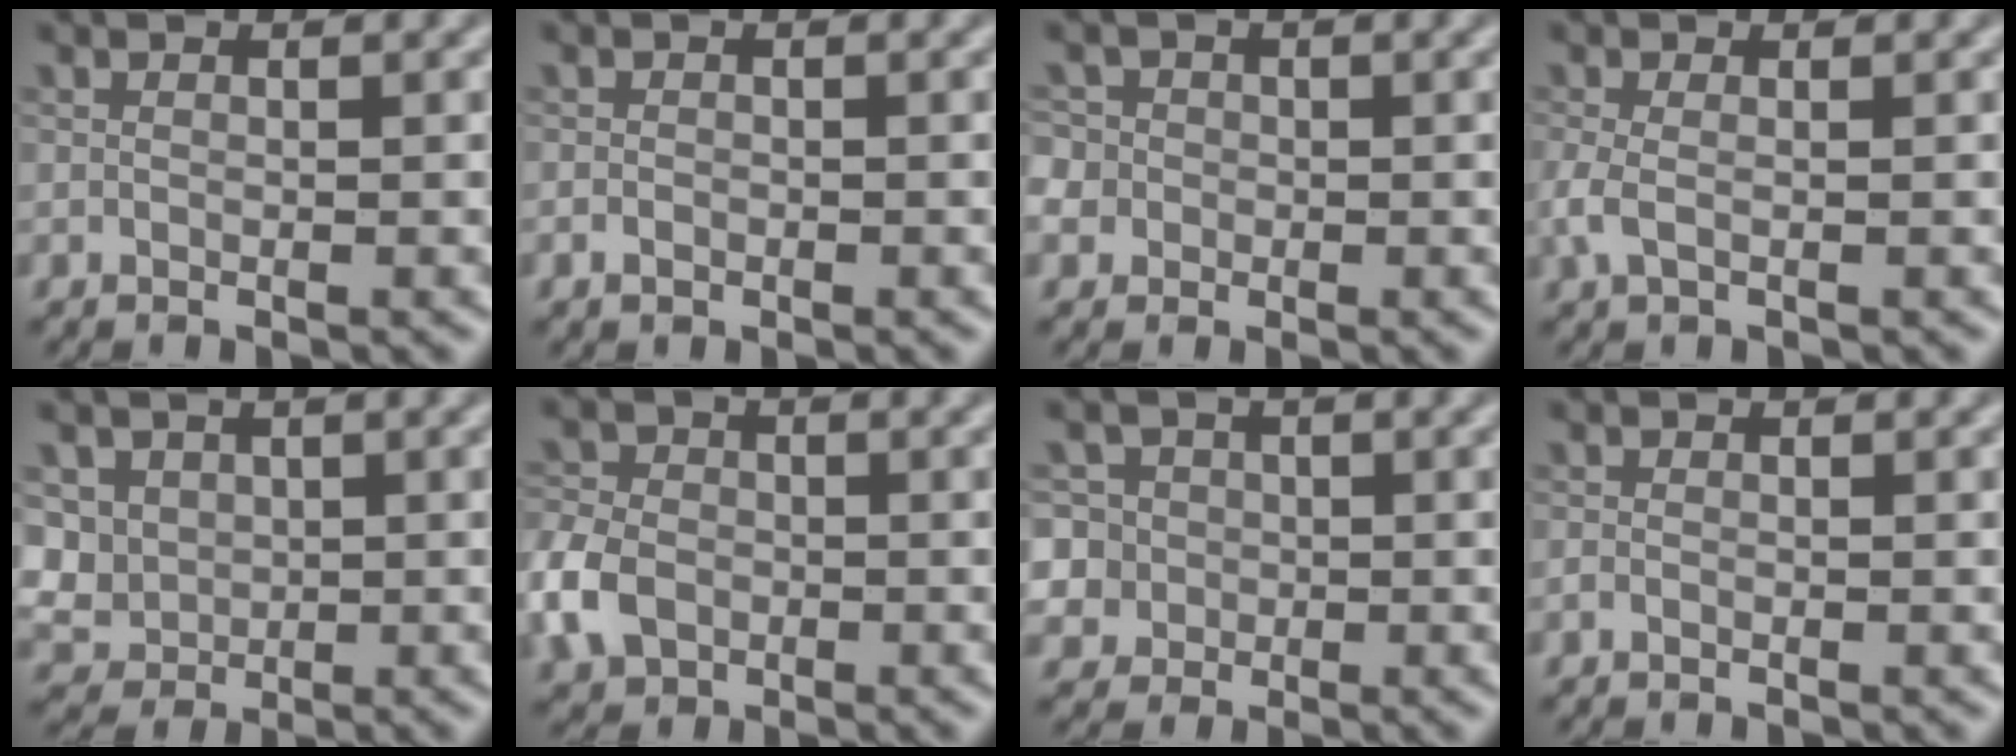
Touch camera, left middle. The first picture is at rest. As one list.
[{"total": 0.9, "force": [-0.4, 0.7, 0.4], "torque": [-0.005, -0.001, -0.008]}, {"total": 5.3, "force": [-0.4, 4.9, 1.8], "torque": [-0.036, 0.027, -0.038]}, {"total": 1.7, "force": [-0.2, 0.7, 1.5], "torque": [-0.040, -0.001, -0.008]}, {"total": 3.9, "force": [0.9, 3.4, 1.6], "torque": [-0.038, 0.007, 0.020]}, {"total": 5.1, "force": [-1.8, 3.9, 2.6], "torque": [-0.066, -0.002, -0.047]}, {"total": 6.9, "force": [1.2, 6.4, 2.2], "torque": [-0.043, 0.034, -0.007]}, {"total": 0.0}]